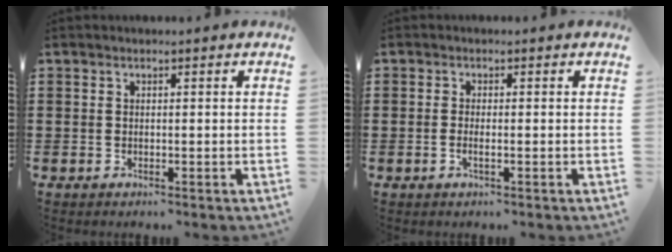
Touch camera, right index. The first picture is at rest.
{"total": 1.3, "force": [-0.5, 0.1, 1.1], "torque": [-0.021, -0.004, -0.009]}